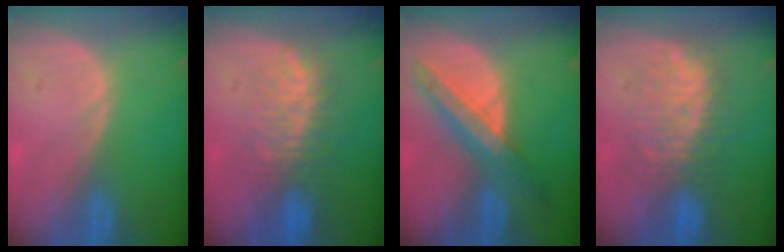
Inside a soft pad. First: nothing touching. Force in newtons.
{"total": 7.9, "press": 7.4, "slide": 2.8}
{"total": 7.8, "press": 7.2, "slide": 3.0}
{"total": 8.1, "press": 8.1, "slide": 0.2}